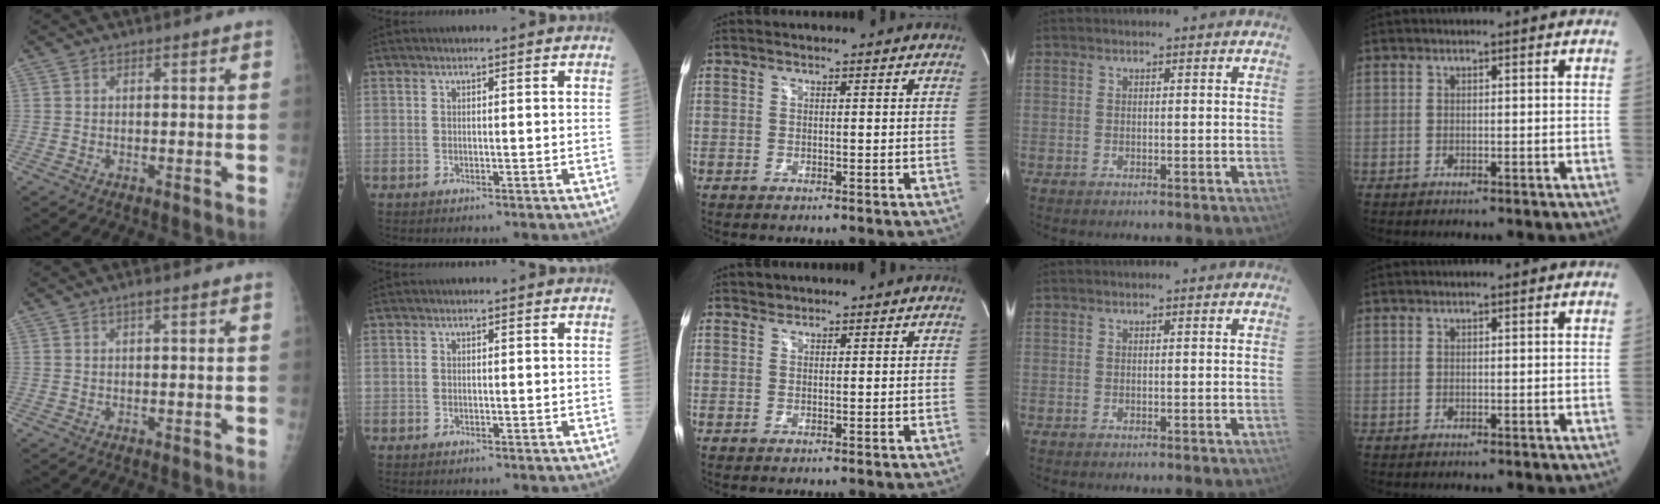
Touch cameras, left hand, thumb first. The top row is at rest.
{"thumb": {"total": 0.9, "force": [0.4, 0.1, 0.8], "torque": [-0.016, 0.005, 0.005]}, "middle": {"total": 0.8, "force": [0.7, 0.4, -0.2], "torque": [0.003, 0.003, 0.010]}}